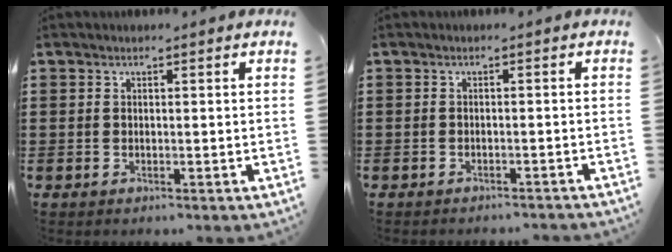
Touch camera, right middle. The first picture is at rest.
{"total": 1.1, "force": [-1.1, 0.0, 0.0], "torque": [-0.003, 0.000, -0.023]}